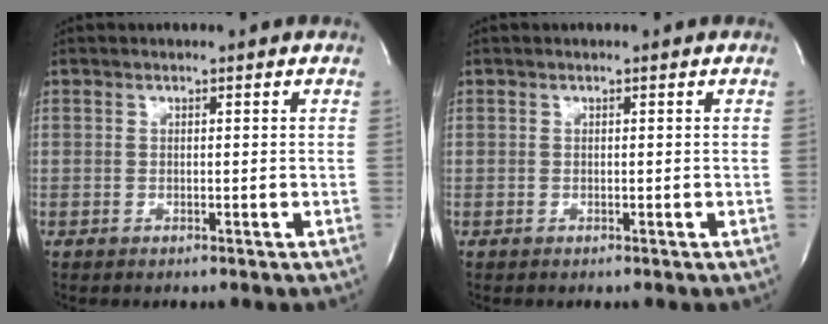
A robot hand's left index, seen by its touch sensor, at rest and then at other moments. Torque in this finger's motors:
{"motor_torque": [0.00, 0.00, 0.00, 0.00]}